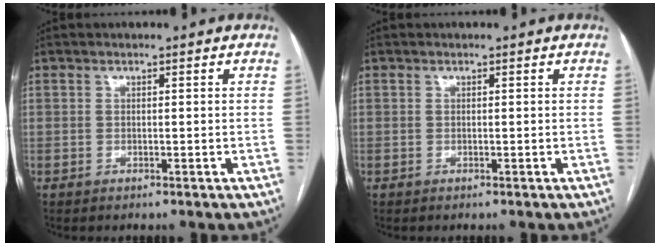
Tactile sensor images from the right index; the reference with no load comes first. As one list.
[{"total": 0.0}]